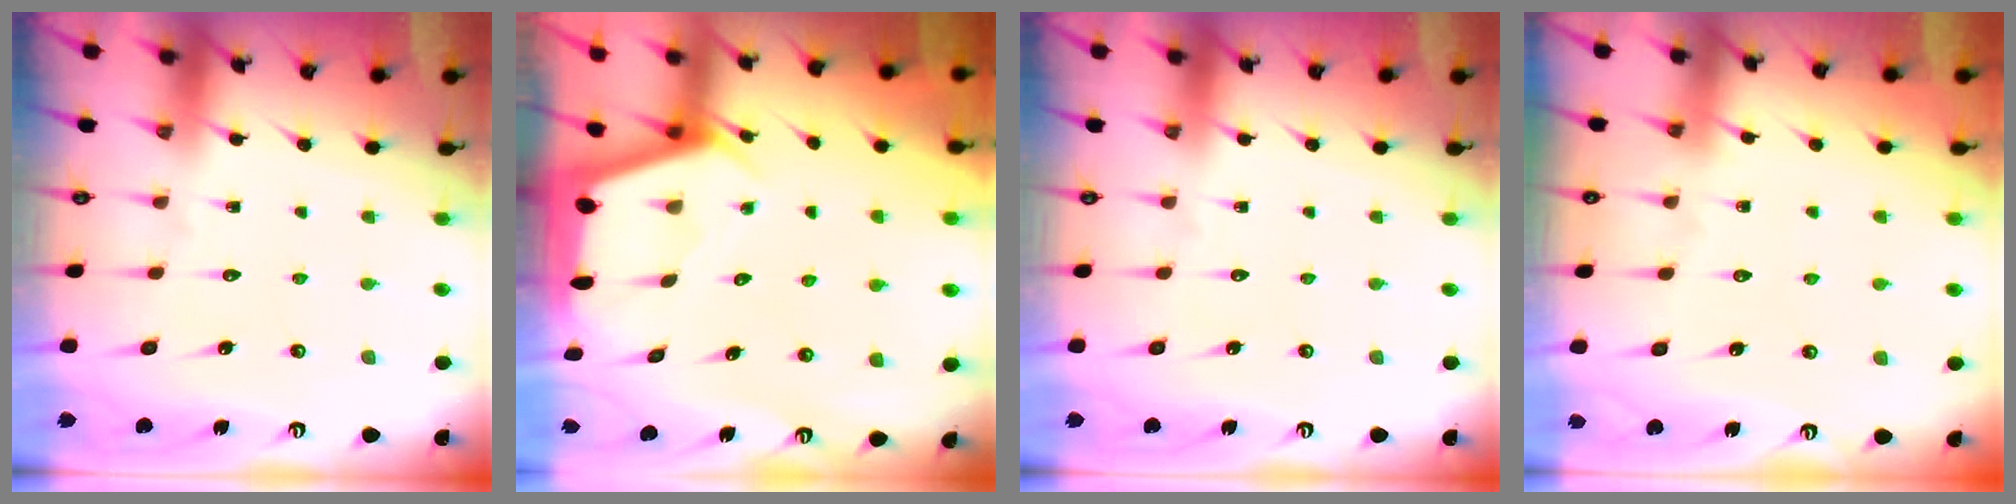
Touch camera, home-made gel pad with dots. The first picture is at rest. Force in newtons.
{"total": 2.4, "press": 2.4, "slide": 0.4}
{"total": 0.0}
{"total": 2.8, "press": 2.7, "slide": 0.5}